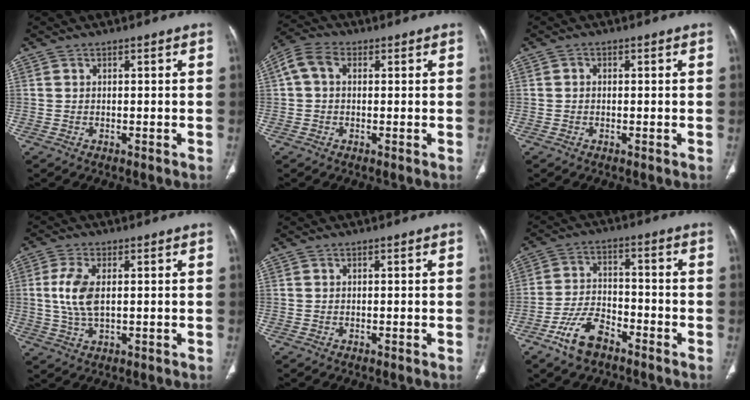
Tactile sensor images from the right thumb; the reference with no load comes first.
{"total": 5.6, "force": [1.0, 4.0, 3.9], "torque": [-0.078, 0.023, 0.014]}
{"total": 0.9, "force": [-0.1, 0.7, 0.4], "torque": [-0.004, 0.002, -0.004]}
{"total": 7.3, "force": [0.7, 3.6, 6.3], "torque": [-0.146, -0.004, 0.015]}
{"total": 0.0}
{"total": 9.0, "force": [-5.7, 4.6, 5.3], "torque": [-0.098, 0.031, -0.108]}